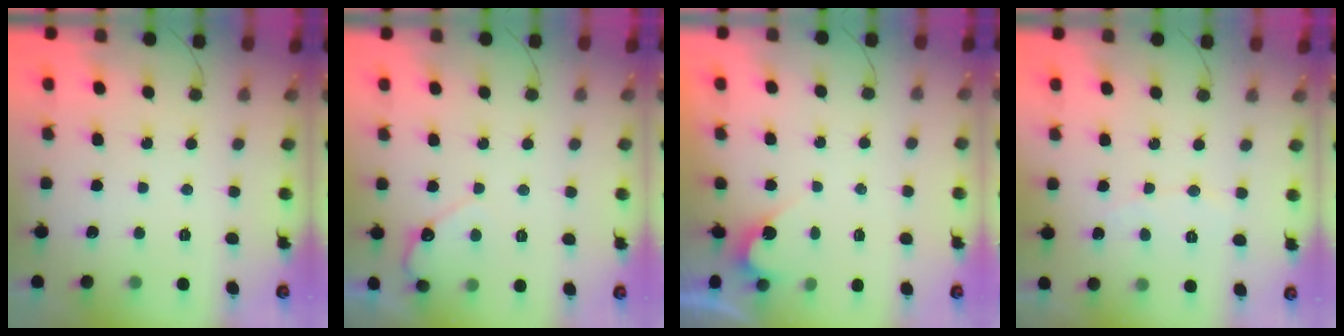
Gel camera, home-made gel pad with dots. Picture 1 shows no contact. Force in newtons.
{"total": 4.4, "press": 4.4, "slide": 0.3}
{"total": 2.7, "press": 2.7, "slide": 0.1}
{"total": 3.0, "press": 2.9, "slide": 0.3}